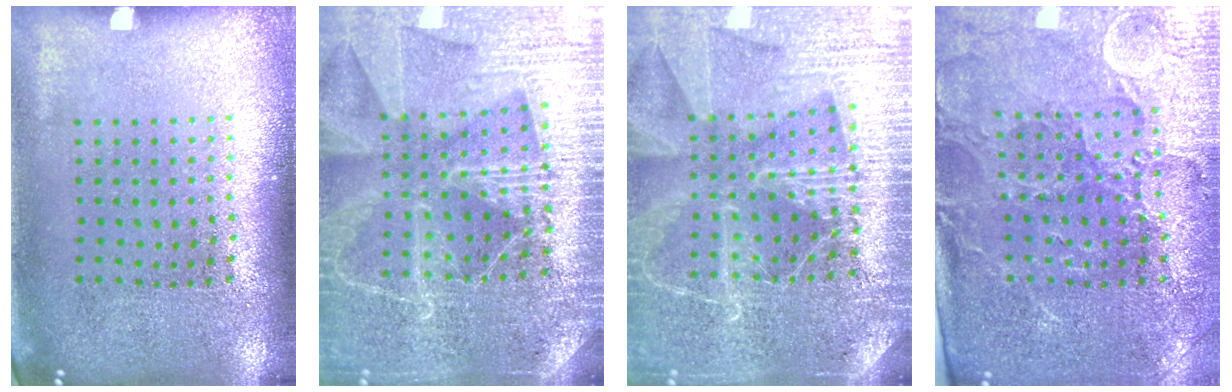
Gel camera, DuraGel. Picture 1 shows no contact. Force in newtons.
{"total": 4.2, "press": 3.9, "slide": 1.3}
{"total": 4.2, "press": 3.9, "slide": 1.4}
{"total": 3.4, "press": 3.3, "slide": 0.9}